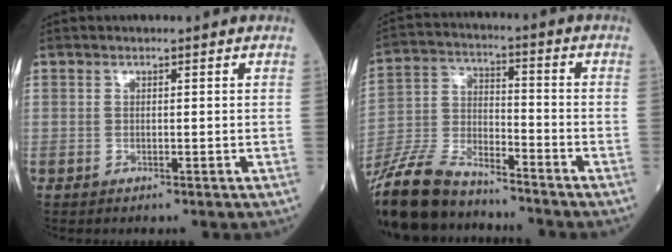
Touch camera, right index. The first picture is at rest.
{"total": 16.0, "force": [-14.0, 4.0, 6.7], "torque": [-0.146, -0.010, -0.261]}